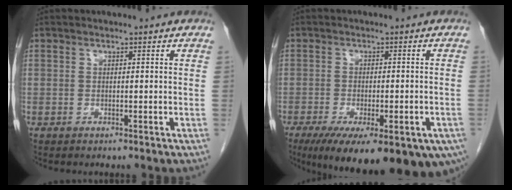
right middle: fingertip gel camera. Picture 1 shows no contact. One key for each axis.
{"total": 21.8, "fx": -14.2, "fy": 6.1, "fz": 15.5, "tx": -0.191, "ty": -0.042, "tz": -0.178}